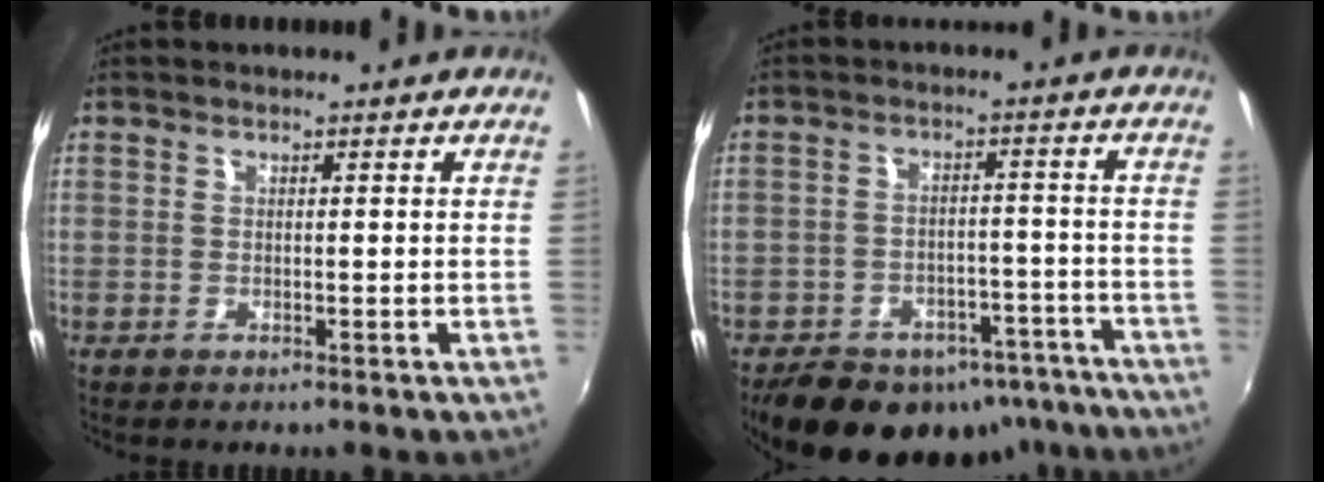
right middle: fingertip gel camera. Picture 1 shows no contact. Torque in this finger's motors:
{"motor_torque": [1.09, -1.05, 0.22, 0.05]}